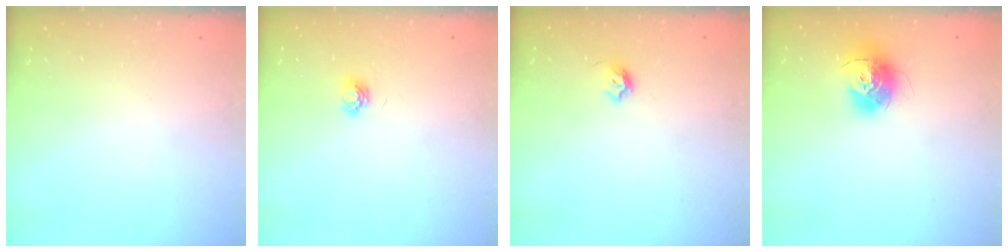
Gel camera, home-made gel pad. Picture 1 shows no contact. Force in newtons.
{"total": 4.5, "press": 4.5, "slide": 0.5}
{"total": 5.0, "press": 4.9, "slide": 0.7}
{"total": 13.0, "press": 13.0, "slide": 1.0}